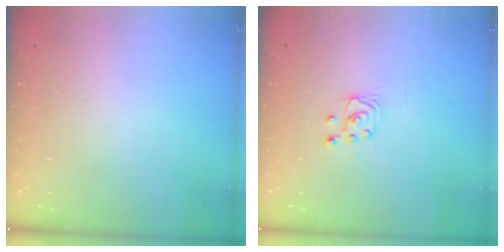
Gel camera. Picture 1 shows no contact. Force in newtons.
{"total": 4.3, "press": 4.3, "slide": 0.3}